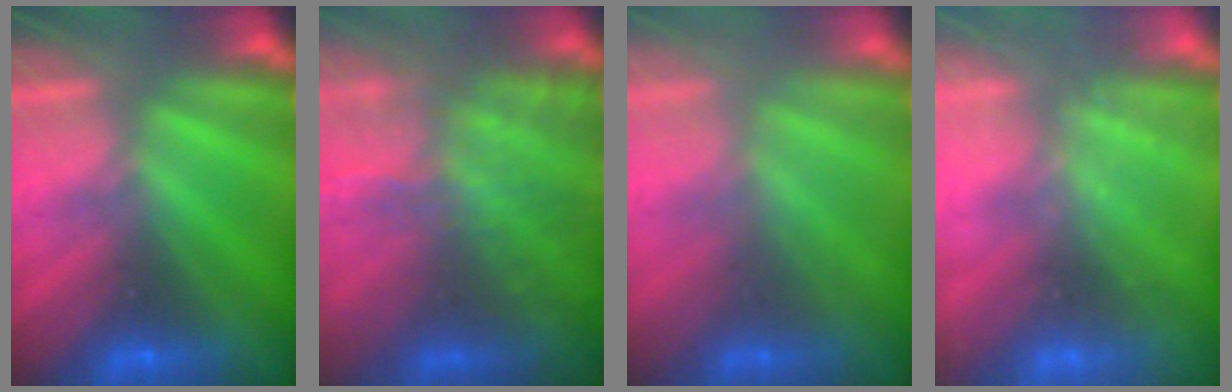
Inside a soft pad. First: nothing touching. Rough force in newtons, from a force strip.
{"total": 7.2}
{"total": 2.0}
{"total": 2.4}